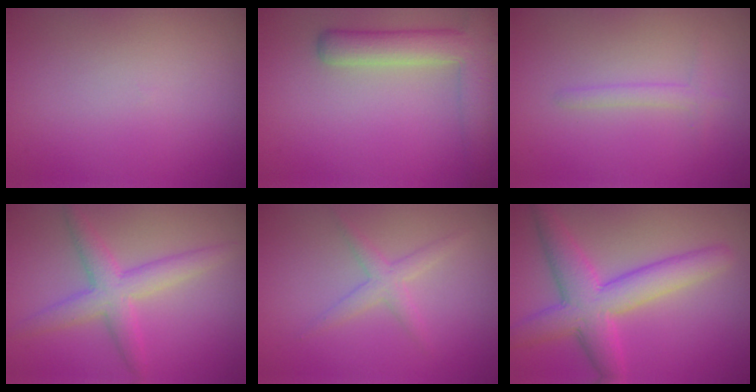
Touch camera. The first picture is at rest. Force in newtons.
{"total": 5.3, "press": 5.3, "slide": 0.4}
{"total": 1.2, "press": 1.2, "slide": 0.1}
{"total": 4.2, "press": 4.2, "slide": 0.1}
{"total": 2.0, "press": 2.0, "slide": 0.0}
{"total": 6.3, "press": 6.3, "slide": 0.1}